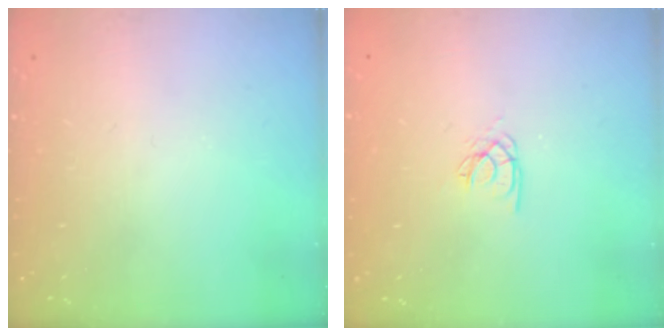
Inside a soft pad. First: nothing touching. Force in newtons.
{"total": 2.5, "press": 2.5, "slide": 0.1}